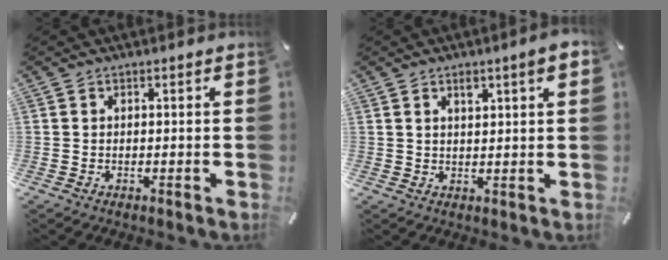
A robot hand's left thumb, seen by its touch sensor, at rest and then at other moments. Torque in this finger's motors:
{"motor_torque": [1.18, 0.95, 0.69, -0.59, 0.23]}